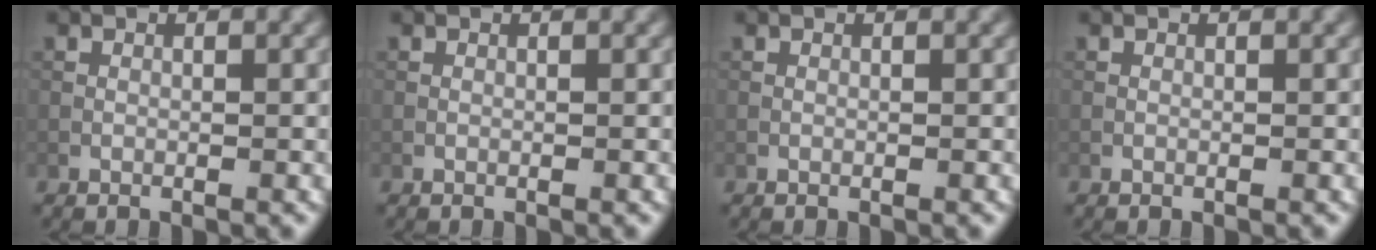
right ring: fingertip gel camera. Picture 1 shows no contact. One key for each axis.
{"total": 0.0}
{"total": 0.0}
{"total": 0.0}